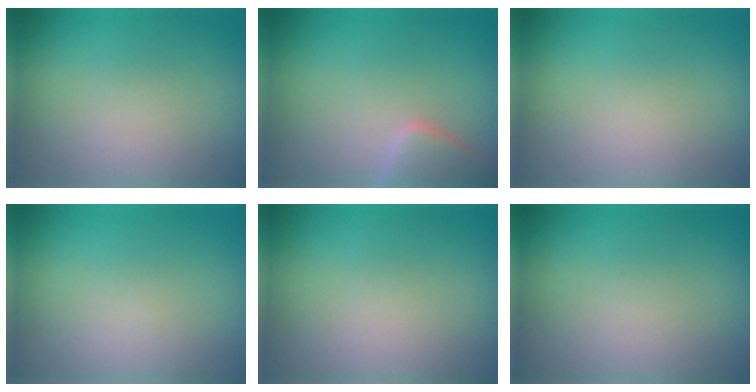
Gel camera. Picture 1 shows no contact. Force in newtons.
{"total": 3.0, "press": 3.0, "slide": 0.2}
{"total": 0.0}
{"total": 0.0}
{"total": 0.0}
{"total": 0.0}